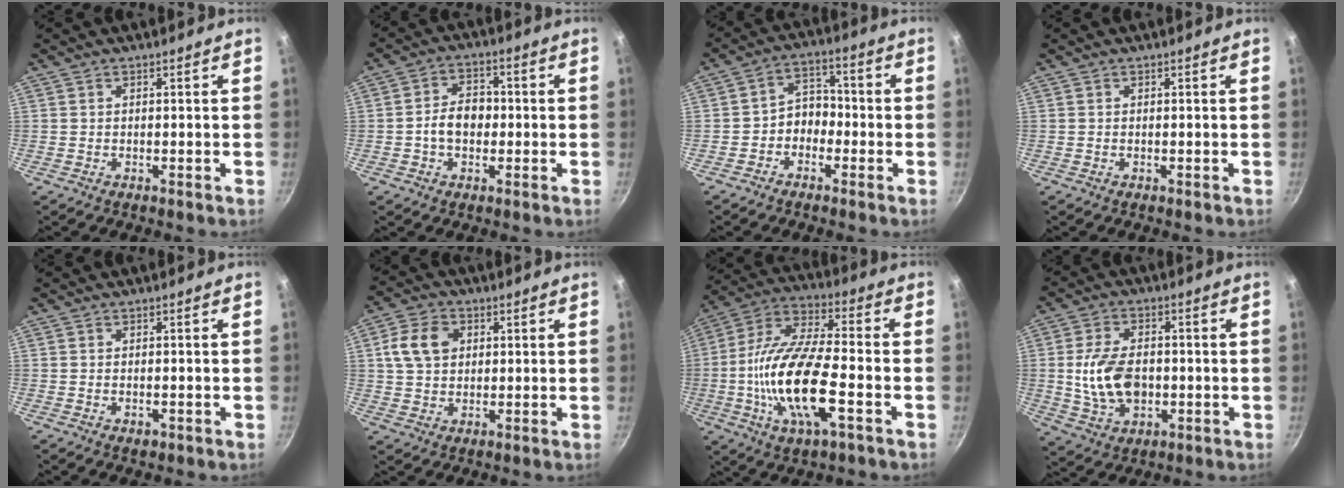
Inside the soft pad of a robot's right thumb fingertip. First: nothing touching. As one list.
[{"total": 6.9, "force": [-0.9, 5.0, 4.6], "torque": [-0.052, 0.021, -0.020]}, {"total": 5.7, "force": [-2.1, 4.5, 2.9], "torque": [-0.010, 0.036, -0.044]}, {"total": 0.0}, {"total": 1.2, "force": [-0.5, 0.8, 0.8], "torque": [-0.014, -0.001, -0.007]}, {"total": 8.4, "force": [2.1, 6.4, 5.0], "torque": [-0.078, 0.008, 0.031]}, {"total": 18.9, "force": [-4.7, 6.7, 17.1], "torque": [-0.334, 0.025, -0.103]}, {"total": 11.6, "force": [-0.7, 7.6, 8.8], "torque": [-0.149, 0.007, -0.009]}]